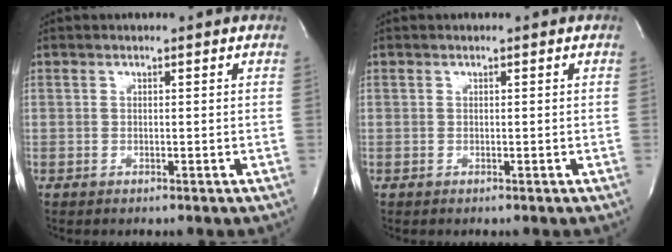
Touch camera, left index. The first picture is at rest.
{"total": 0.0}